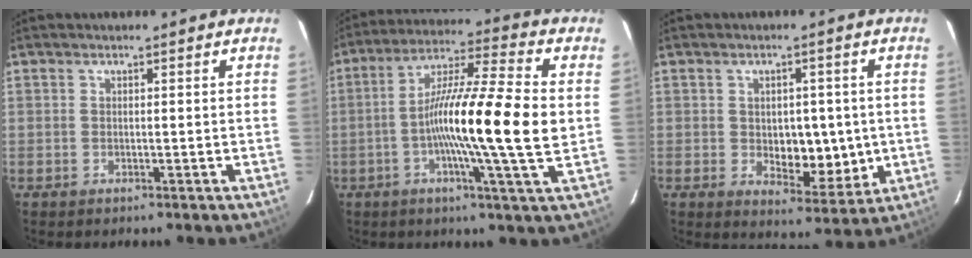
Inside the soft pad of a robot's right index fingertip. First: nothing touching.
{"total": 17.6, "force": [-1.4, -0.1, 17.5], "torque": [-0.297, 0.000, -0.038]}
{"total": 8.5, "force": [-0.5, 4.6, 7.2], "torque": [-0.090, 0.000, 0.006]}